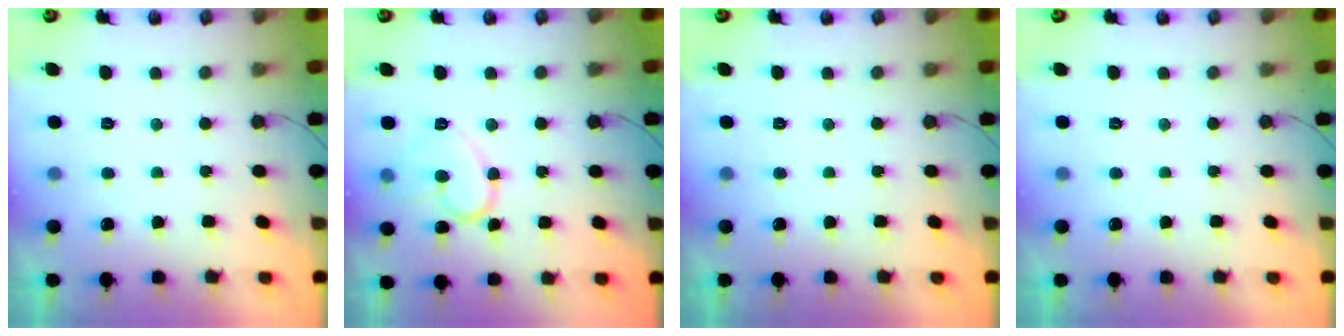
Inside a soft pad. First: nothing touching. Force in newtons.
{"total": 12.4, "press": 12.4, "slide": 0.3}
{"total": 0.0}
{"total": 0.0}